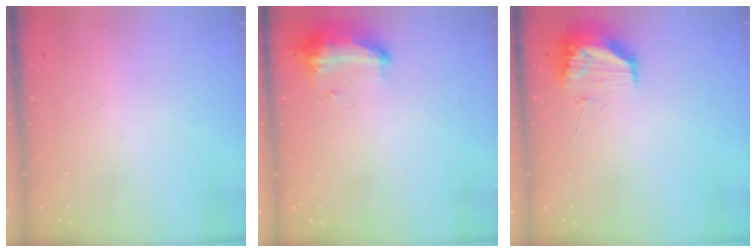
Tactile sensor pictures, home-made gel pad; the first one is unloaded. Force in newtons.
{"total": 9.5, "press": 9.5, "slide": 0.6}
{"total": 11.0, "press": 10.9, "slide": 1.4}